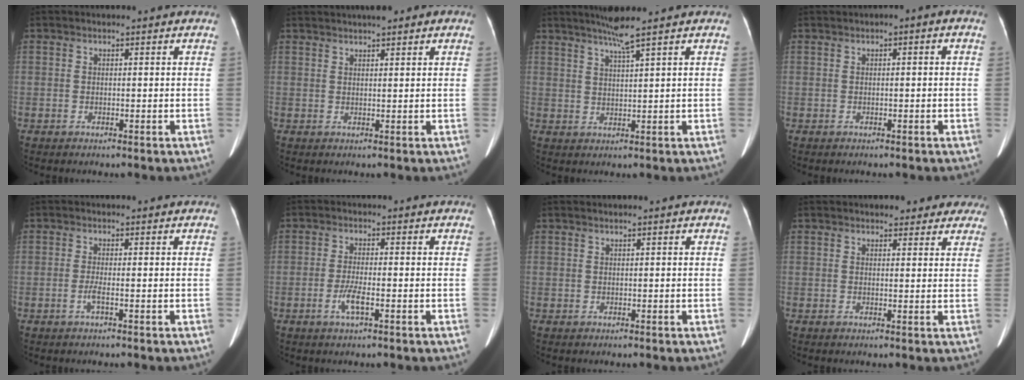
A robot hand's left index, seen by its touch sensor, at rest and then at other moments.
{"total": 4.5, "force": [3.4, 1.0, 2.6], "torque": [-0.037, 0.029, 0.052]}
{"total": 3.7, "force": [2.7, -1.3, 2.1], "torque": [-0.042, -0.004, 0.055]}
{"total": 1.0, "force": [-0.2, 0.7, 0.7], "torque": [-0.007, 0.008, -0.005]}
{"total": 1.3, "force": [-0.6, -0.2, 1.2], "torque": [-0.027, -0.001, -0.011]}
{"total": 3.2, "force": [-1.3, 0.4, 2.9], "torque": [-0.063, -0.003, -0.026]}
{"total": 0.0}
{"total": 5.7, "force": [4.8, 2.5, 2.0], "torque": [0.001, 0.005, 0.048]}